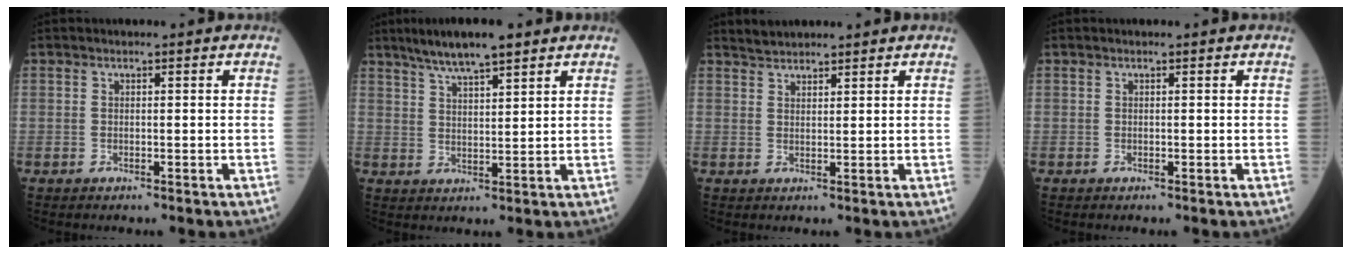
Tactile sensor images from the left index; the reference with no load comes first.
{"total": 7.8, "force": [6.0, 1.0, 4.9], "torque": [-0.093, 0.018, 0.104]}
{"total": 2.7, "force": [2.6, 0.5, 0.4], "torque": [-0.013, 0.020, 0.050]}
{"total": 0.0}